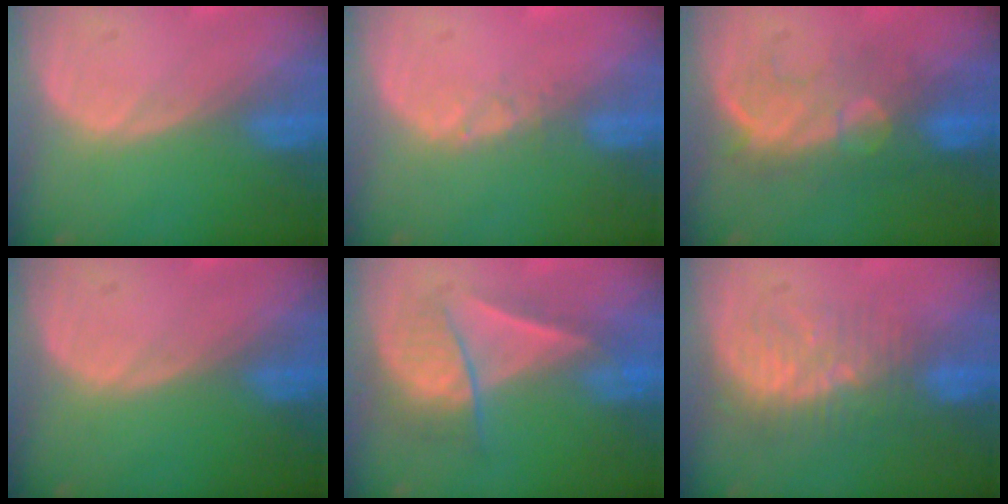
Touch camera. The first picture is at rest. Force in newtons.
{"total": 1.3, "press": 1.0, "slide": 0.8}
{"total": 8.2, "press": 8.0, "slide": 1.9}
{"total": 0.0}
{"total": 6.4, "press": 6.1, "slide": 2.1}
{"total": 7.9, "press": 7.4, "slide": 2.6}